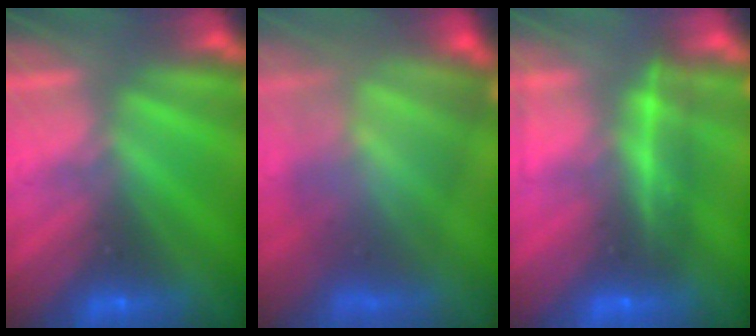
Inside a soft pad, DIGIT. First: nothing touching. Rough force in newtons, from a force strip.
{"total": 9.8}
{"total": 2.1}